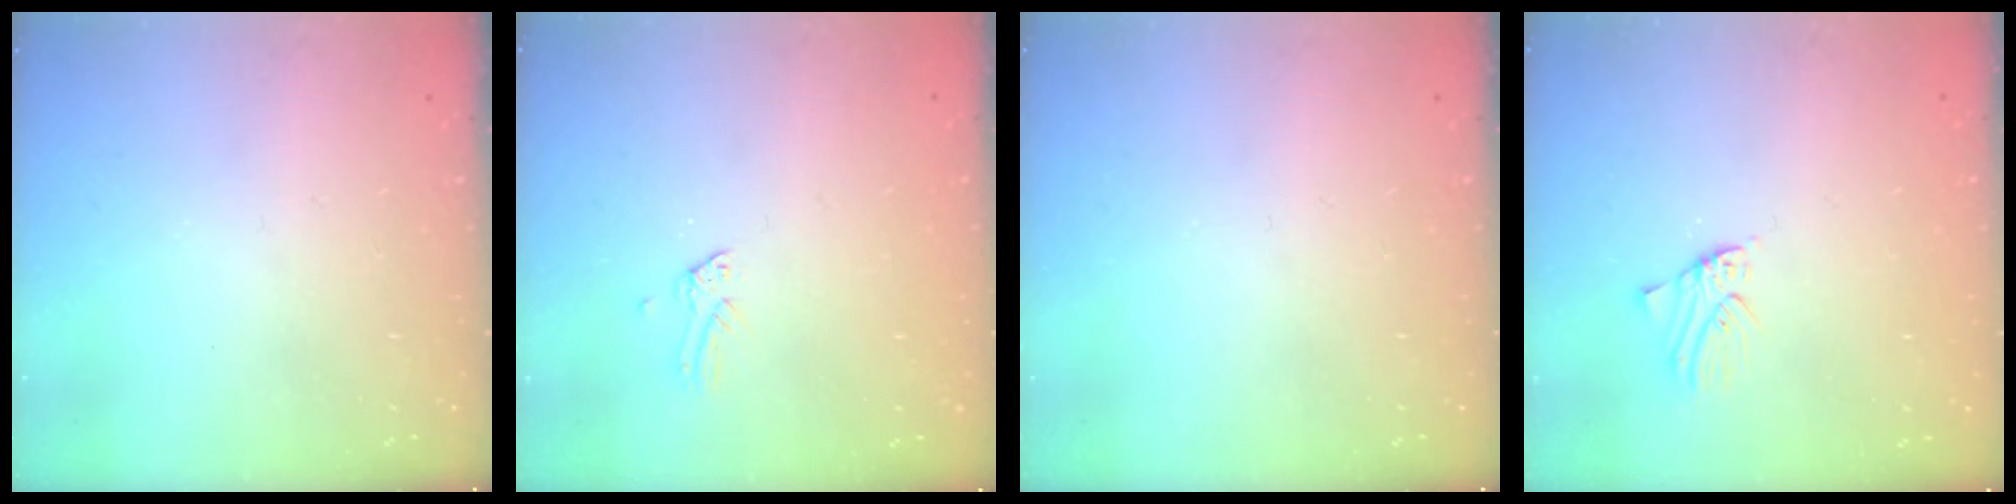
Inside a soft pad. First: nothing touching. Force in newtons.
{"total": 0.0}
{"total": 0.0}
{"total": 1.2, "press": 1.1, "slide": 0.1}